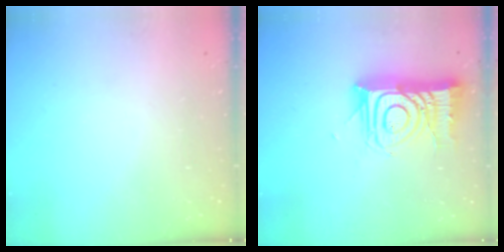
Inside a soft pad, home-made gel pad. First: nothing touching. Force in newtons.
{"total": 16.7, "press": 16.6, "slide": 1.4}